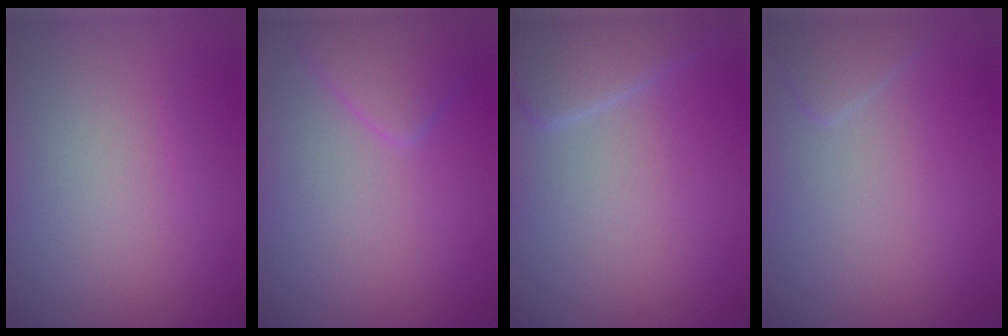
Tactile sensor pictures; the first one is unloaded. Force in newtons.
{"total": 2.4, "press": 2.4, "slide": 0.1}
{"total": 3.0, "press": 2.9, "slide": 0.2}
{"total": 1.2, "press": 1.2, "slide": 0.1}